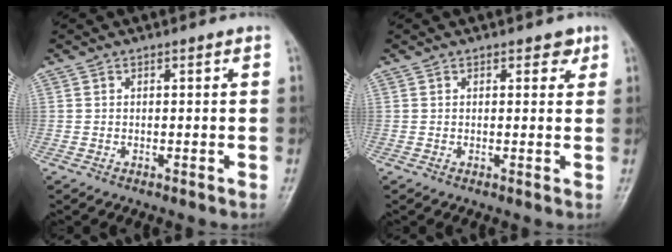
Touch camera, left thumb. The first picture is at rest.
{"total": 2.2, "force": [1.3, 1.3, 1.2], "torque": [0.001, -0.004, 0.014]}